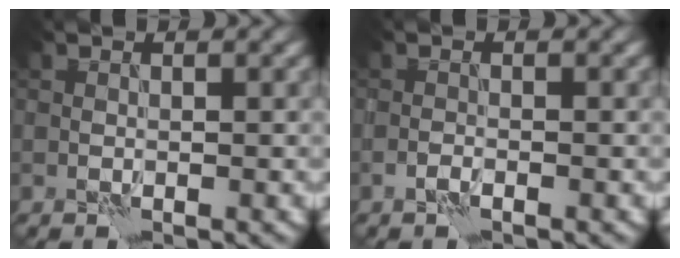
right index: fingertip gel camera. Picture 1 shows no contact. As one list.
[{"total": 1.0, "force": [-0.7, 0.2, 0.6], "torque": [-0.013, 0.002, -0.016]}]